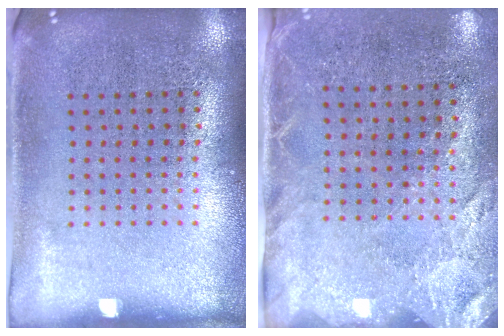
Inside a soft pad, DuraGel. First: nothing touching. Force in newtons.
{"total": 2.5, "press": 2.1, "slide": 1.3}